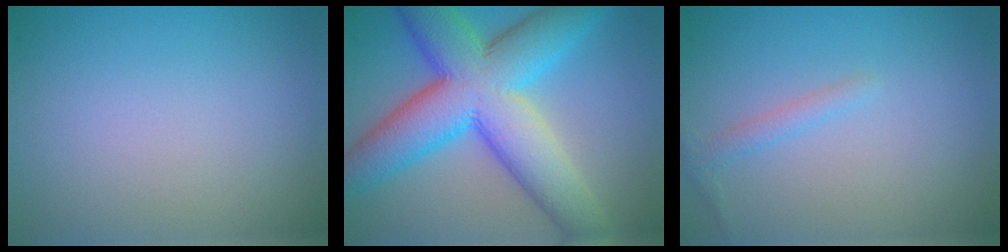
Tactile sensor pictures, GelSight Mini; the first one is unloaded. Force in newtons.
{"total": 12.1, "press": 12.1, "slide": 0.2}
{"total": 1.2, "press": 1.2, "slide": 0.0}